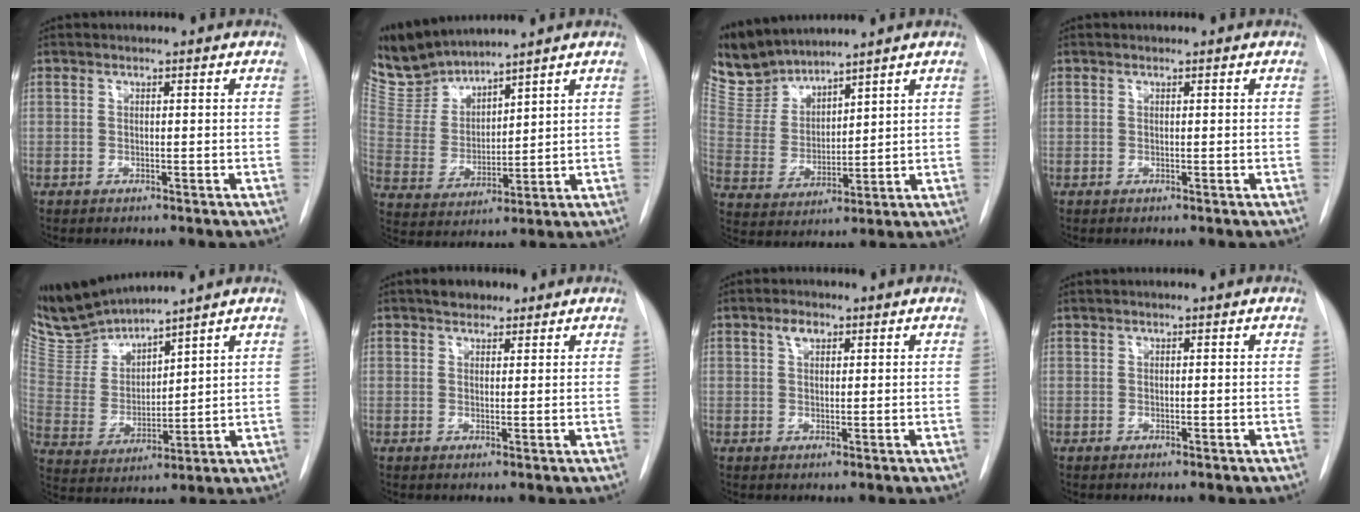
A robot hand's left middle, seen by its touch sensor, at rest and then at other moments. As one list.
[{"total": 9.2, "force": [9.0, 1.1, 1.5], "torque": [-0.052, 0.004, 0.203]}, {"total": 8.7, "force": [8.4, 1.6, 1.1], "torque": [-0.041, 0.004, 0.191]}, {"total": 0.0}, {"total": 9.9, "force": [9.8, 0.0, 1.4], "torque": [-0.052, -0.005, 0.217]}, {"total": 3.0, "force": [2.2, 1.7, 1.0], "torque": [-0.016, 0.008, 0.033]}, {"total": 2.0, "force": [1.2, 1.1, 1.3], "torque": [-0.027, 0.007, 0.022]}, {"total": 0.0}]